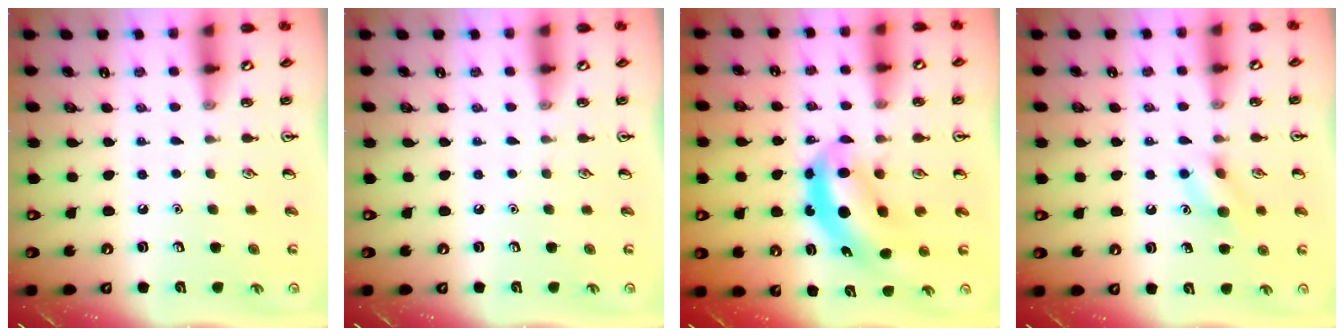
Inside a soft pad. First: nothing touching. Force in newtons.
{"total": 0.0}
{"total": 6.4, "press": 6.2, "slide": 1.8}
{"total": 9.0, "press": 8.9, "slide": 0.6}